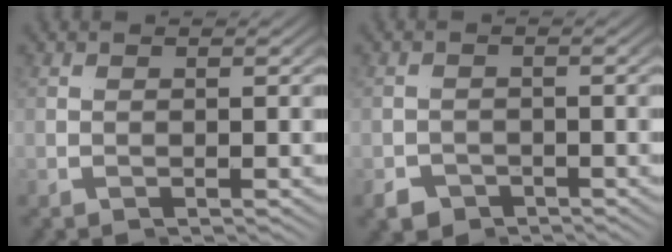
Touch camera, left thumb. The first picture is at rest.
{"total": 2.2, "force": [-1.4, 1.7, 0.1], "torque": [-0.017, -0.018, -0.021]}